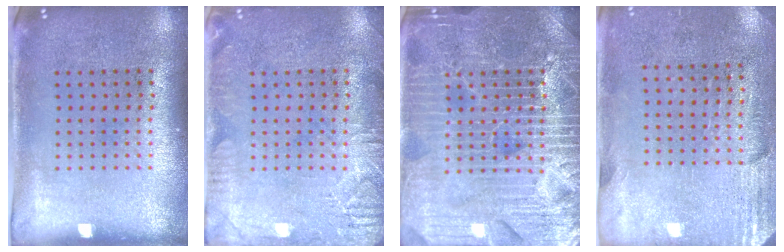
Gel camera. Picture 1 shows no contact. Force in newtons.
{"total": 2.8, "press": 2.7, "slide": 0.4}
{"total": 6.8, "press": 6.7, "slide": 0.8}
{"total": 2.7, "press": 2.4, "slide": 1.4}